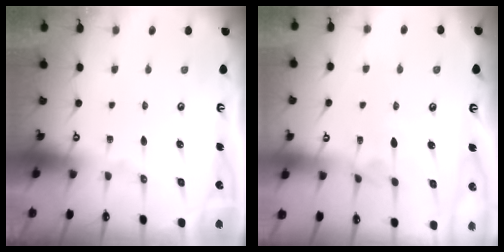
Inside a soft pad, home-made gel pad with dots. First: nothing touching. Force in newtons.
{"total": 4.1, "press": 4.1, "slide": 0.2}